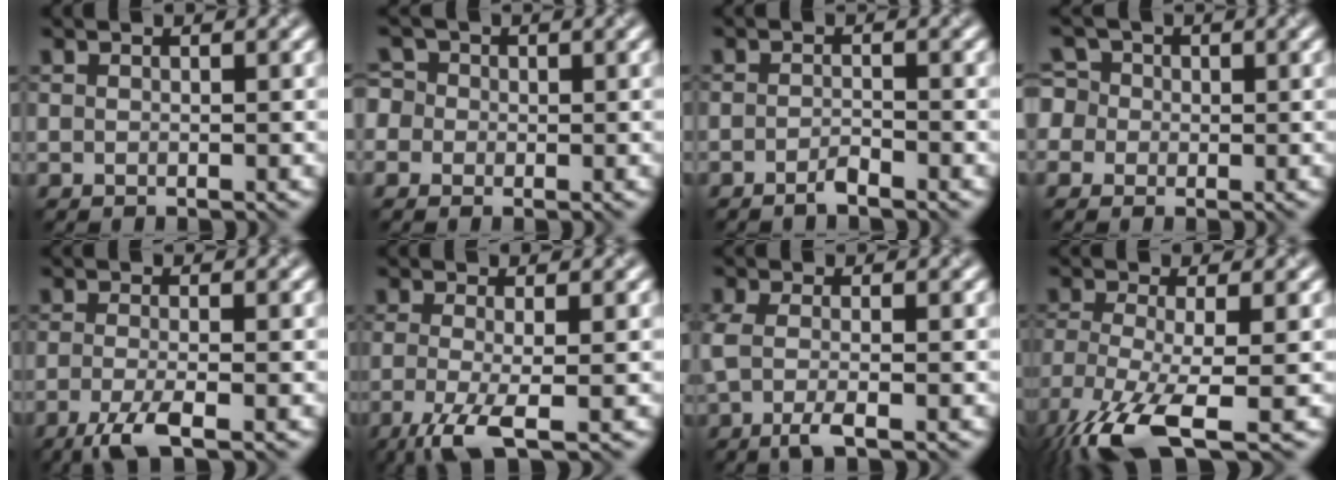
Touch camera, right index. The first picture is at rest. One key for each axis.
{"total": 2.8, "fx": -0.4, "fy": 2.6, "fz": 0.9, "tx": -0.020, "ty": 0.021, "tz": -0.031}
{"total": 1.0, "fx": -0.9, "fy": 0.0, "fz": 0.5, "tx": -0.014, "ty": 0.007, "tz": -0.020}
{"total": 3.8, "fx": -0.5, "fy": 3.6, "fz": 1.1, "tx": -0.032, "ty": 0.028, "tz": -0.034}
{"total": 3.2, "fx": -1.8, "fy": 0.6, "fz": 2.6, "tx": -0.057, "ty": -0.001, "tz": -0.044}
{"total": 4.3, "fx": -1.8, "fy": 0.9, "fz": 3.8, "tx": -0.077, "ty": -0.004, "tz": -0.044}
{"total": 2.5, "fx": -0.8, "fy": 0.7, "fz": 2.2, "tx": -0.068, "ty": -0.002, "tz": -0.022}
{"total": 9.2, "fx": -5.7, "fy": 2.4, "fz": 6.9, "tx": -0.164, "ty": -0.018, "tz": -0.107}